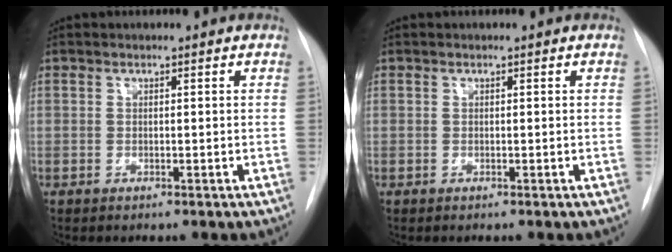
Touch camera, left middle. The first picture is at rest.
{"total": 0.0}